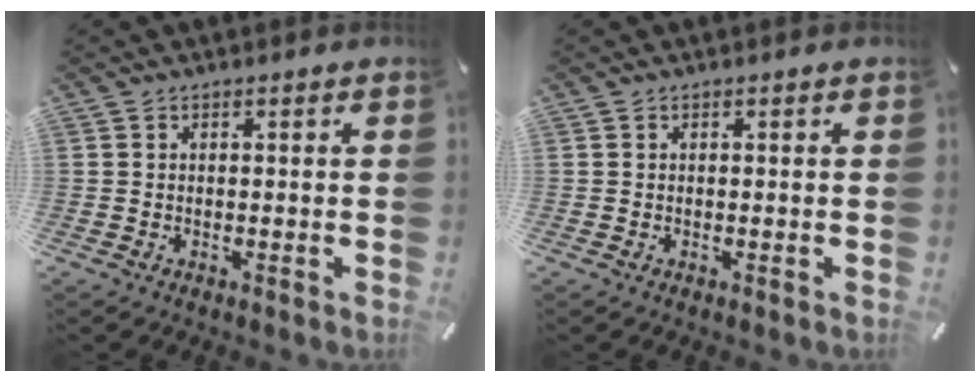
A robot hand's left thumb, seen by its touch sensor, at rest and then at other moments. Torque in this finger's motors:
{"motor_torque": [-0.02, 0.04, -0.01, -0.01, 0.00]}